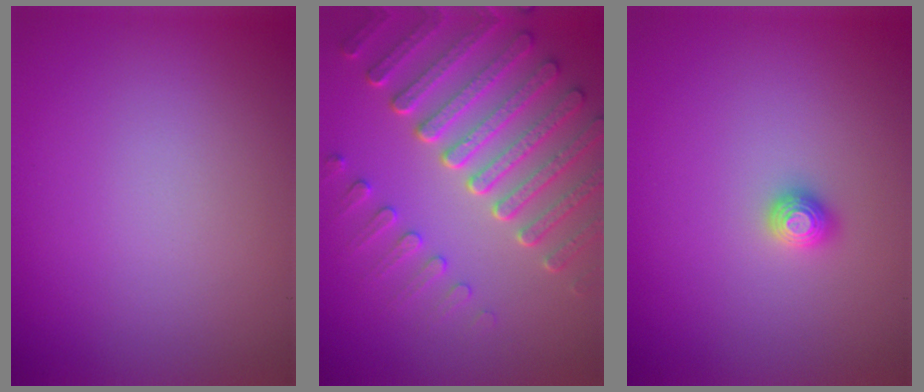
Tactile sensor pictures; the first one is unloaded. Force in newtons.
{"total": 7.4, "press": 5.7, "slide": 4.8}
{"total": 1.2, "press": 1.1, "slide": 0.2}